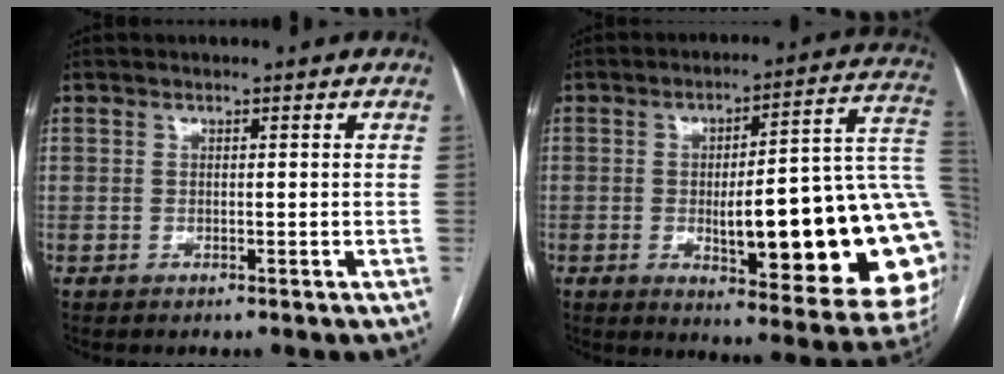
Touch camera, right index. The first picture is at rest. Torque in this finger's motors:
{"motor_torque": [1.96, -0.18, 1.05, 0.21]}